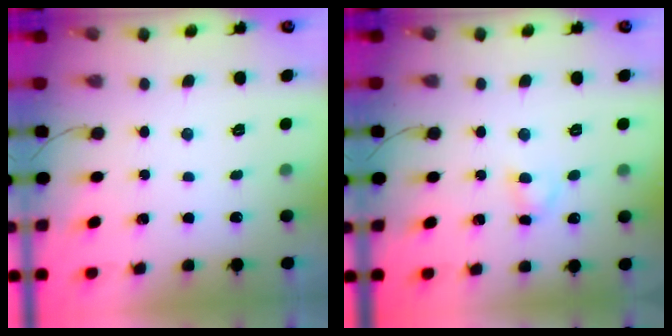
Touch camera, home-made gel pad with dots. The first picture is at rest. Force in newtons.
{"total": 3.0, "press": 2.7, "slide": 1.3}